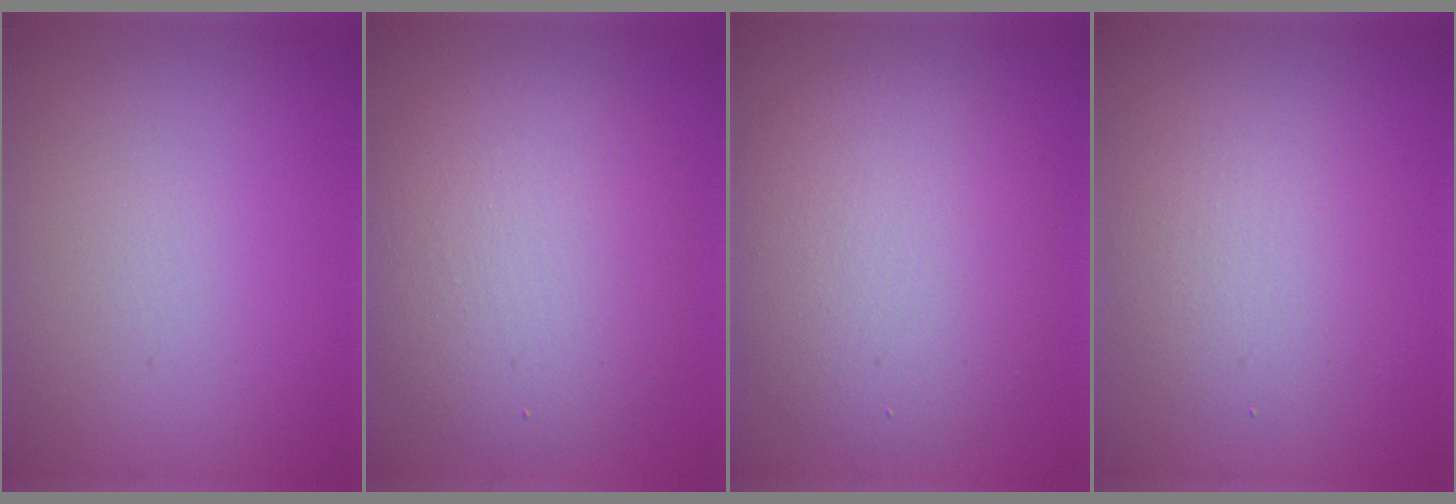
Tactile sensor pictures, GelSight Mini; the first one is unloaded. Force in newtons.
{"total": 6.8, "press": 6.8, "slide": 0.7}
{"total": 6.9, "press": 6.9, "slide": 0.4}
{"total": 3.4, "press": 3.4, "slide": 0.2}